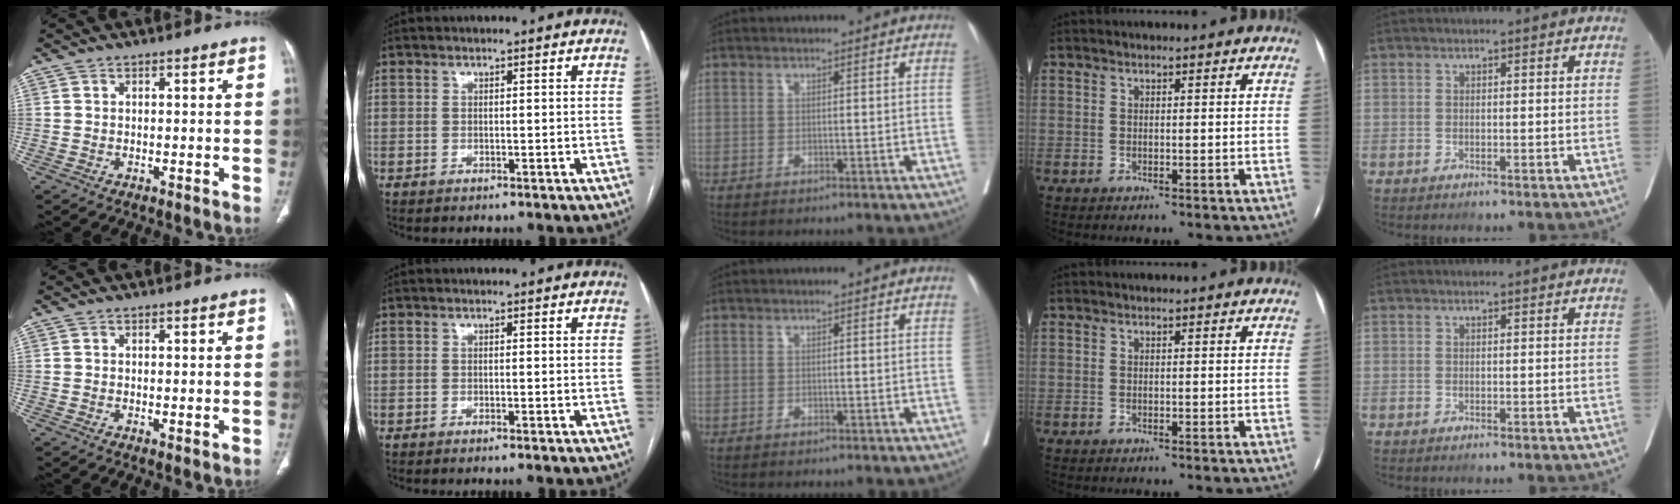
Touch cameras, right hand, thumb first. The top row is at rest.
{"thumb": {"total": 0.9, "force": [-0.1, 0.3, 0.8], "torque": [-0.014, -0.006, -0.002]}, "index": {"total": 0.5, "force": [-0.4, -0.2, 0.3], "torque": [-0.006, 0.000, -0.008]}}